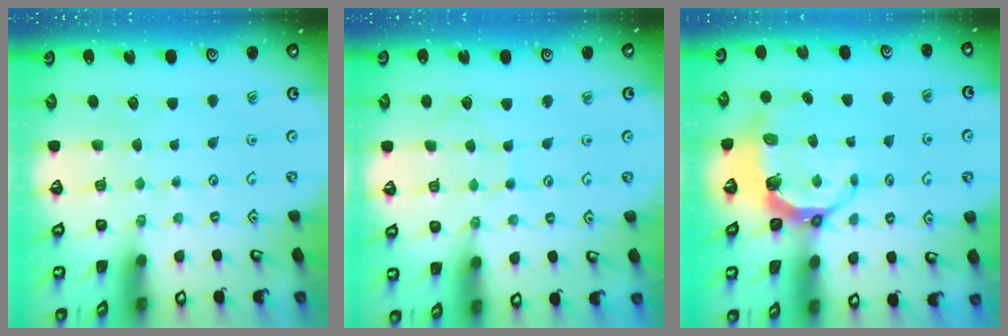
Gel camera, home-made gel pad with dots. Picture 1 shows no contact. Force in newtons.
{"total": 5.1, "press": 5.1, "slide": 0.2}
{"total": 6.9, "press": 5.9, "slide": 3.6}